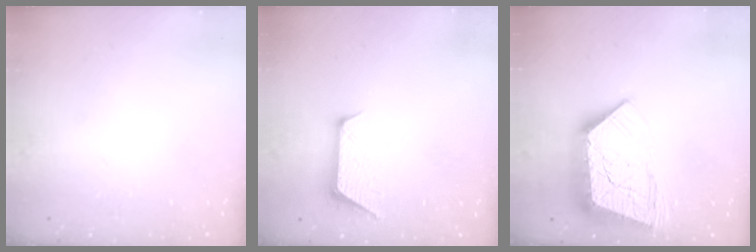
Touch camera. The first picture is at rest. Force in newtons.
{"total": 7.2, "press": 7.2, "slide": 0.6}
{"total": 17.3, "press": 17.2, "slide": 1.6}